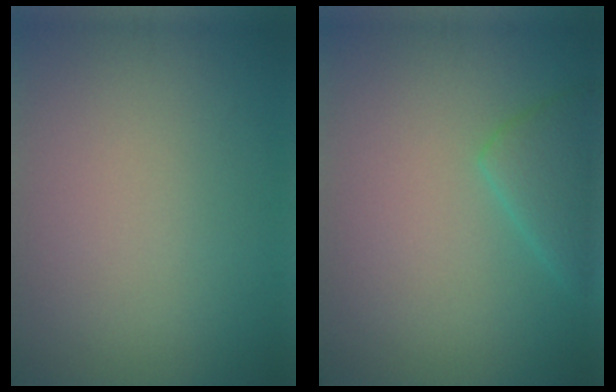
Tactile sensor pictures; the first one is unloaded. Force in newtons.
{"total": 3.1, "press": 3.1, "slide": 0.1}